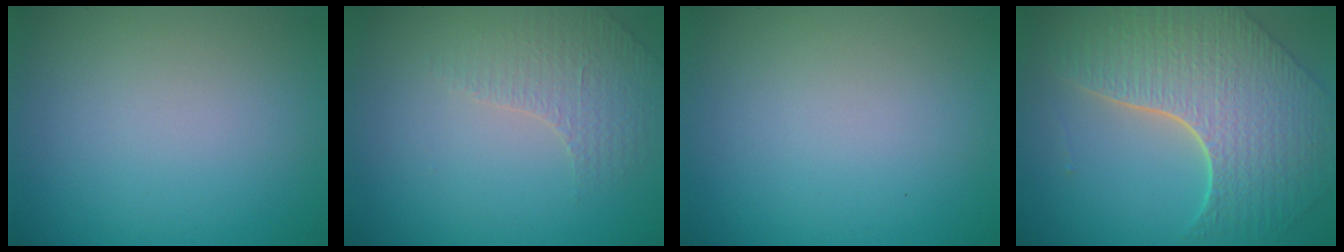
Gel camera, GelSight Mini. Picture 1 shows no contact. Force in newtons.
{"total": 1.5, "press": 1.2, "slide": 0.8}
{"total": 0.0}
{"total": 8.3, "press": 5.9, "slide": 5.7}